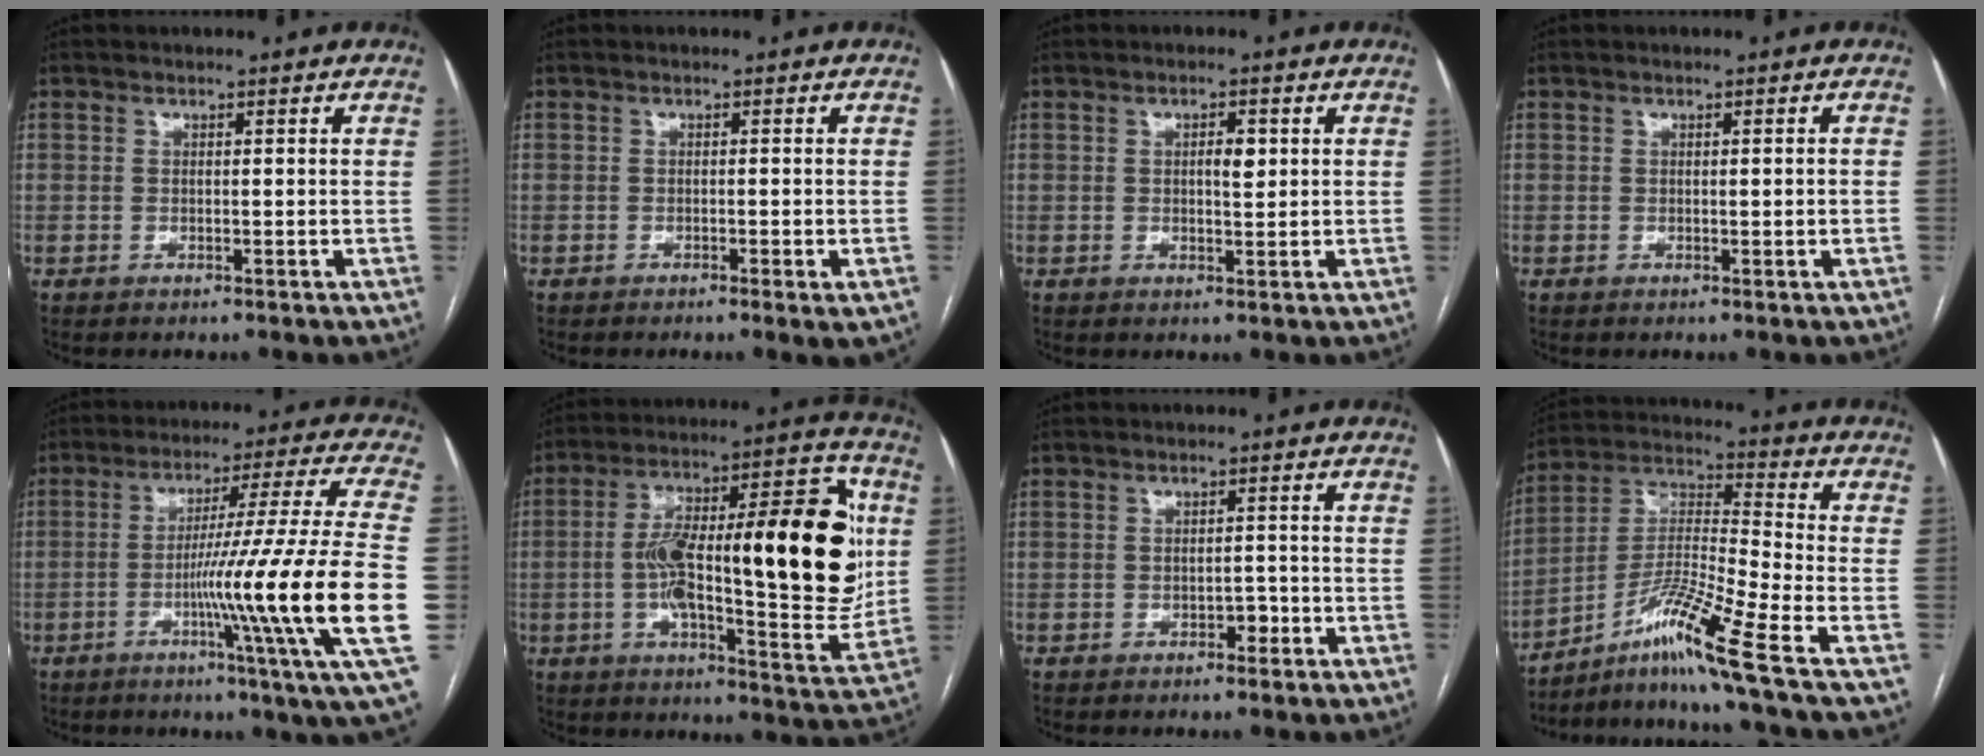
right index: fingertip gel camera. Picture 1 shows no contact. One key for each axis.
{"total": 2.1, "fx": -1.0, "fy": 0.3, "fz": 1.8, "tx": -0.024, "ty": -0.005, "tz": -0.011}
{"total": 2.5, "fx": 0.6, "fy": 0.8, "fz": 2.3, "tx": -0.037, "ty": 0.000, "tz": 0.009}
{"total": 1.2, "fx": -0.2, "fy": 0.0, "fz": 1.2, "tx": -0.019, "ty": 0.001, "tz": 0.001}
{"total": 22.0, "fx": -5.2, "fy": -2.4, "fz": 21.2, "tx": -0.284, "ty": -0.010, "tz": -0.093}
{"total": 27.4, "fx": 1.6, "fy": 6.3, "fz": 26.6, "tx": -0.356, "ty": 0.039, "tz": 0.023}
{"total": 1.6, "fx": -0.8, "fy": 1.0, "fz": 0.9, "tx": -0.011, "ty": 0.004, "tz": -0.011}
{"total": 13.9, "fx": -8.4, "fy": -1.8, "fz": 11.0, "tx": -0.220, "ty": -0.009, "tz": -0.149}